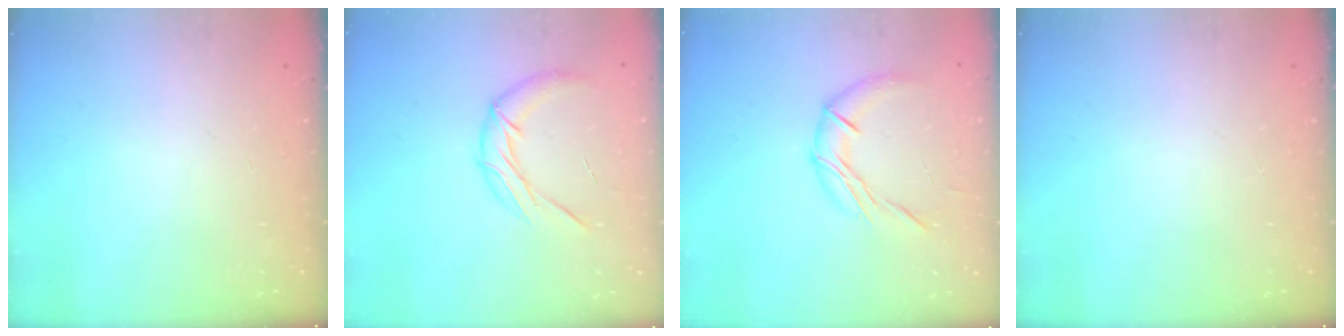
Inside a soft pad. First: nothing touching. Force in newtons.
{"total": 11.7, "press": 11.7, "slide": 1.3}
{"total": 10.1, "press": 10.1, "slide": 0.2}
{"total": 0.0}